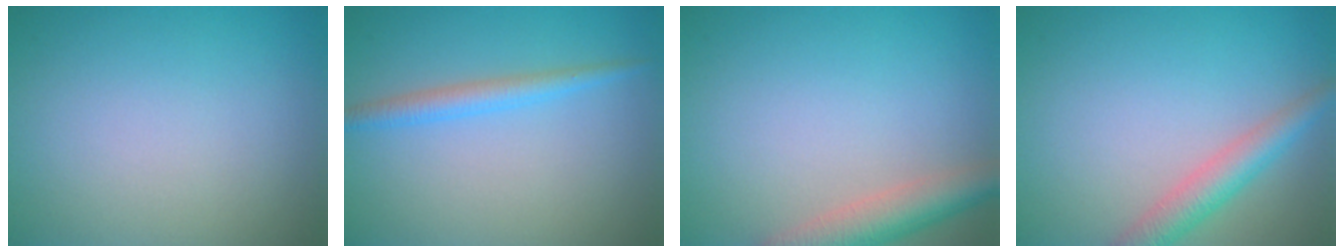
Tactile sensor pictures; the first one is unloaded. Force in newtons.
{"total": 2.1, "press": 2.1, "slide": 0.1}
{"total": 4.1, "press": 4.0, "slide": 0.3}
{"total": 3.2, "press": 3.2, "slide": 0.1}